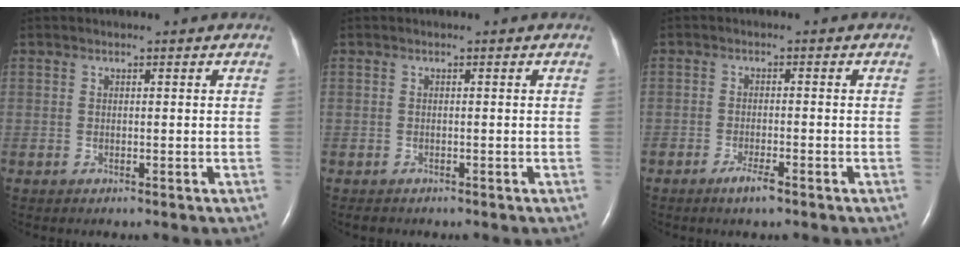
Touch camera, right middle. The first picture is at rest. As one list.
[{"total": 0.9, "force": [-0.8, 0.4, 0.2], "torque": [-0.008, -0.002, -0.011]}, {"total": 2.6, "force": [-1.8, 0.3, 1.8], "torque": [-0.040, -0.002, -0.033]}]